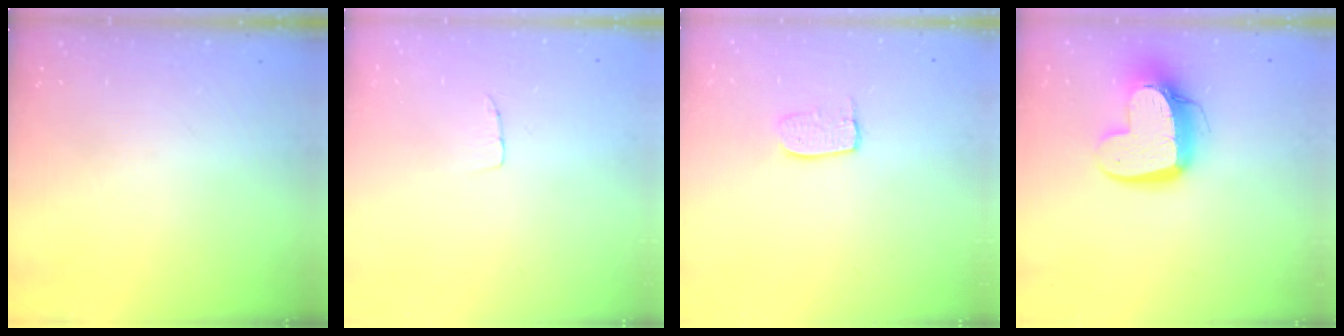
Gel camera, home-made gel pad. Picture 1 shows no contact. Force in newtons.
{"total": 3.1, "press": 3.1, "slide": 0.1}
{"total": 6.0, "press": 6.0, "slide": 0.3}
{"total": 13.7, "press": 13.7, "slide": 1.3}